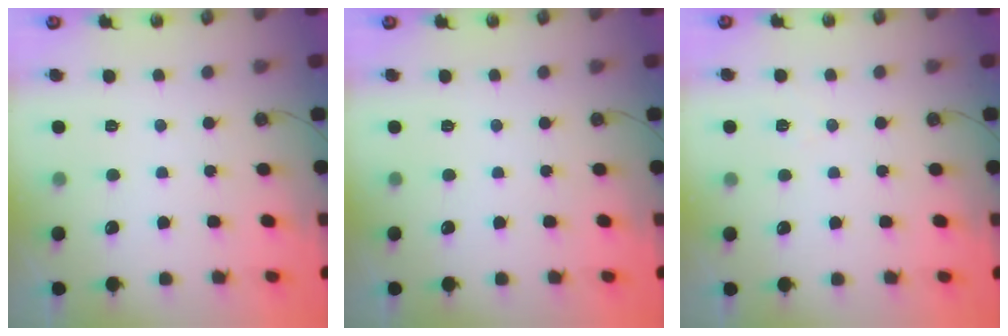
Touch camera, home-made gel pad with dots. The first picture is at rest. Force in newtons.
{"total": 0.0}
{"total": 6.0, "press": 4.4, "slide": 4.2}